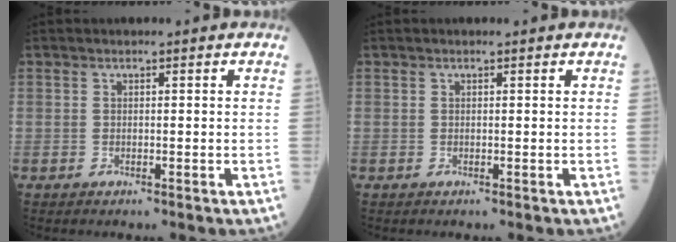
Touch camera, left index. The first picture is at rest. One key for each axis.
{"total": 0.0}